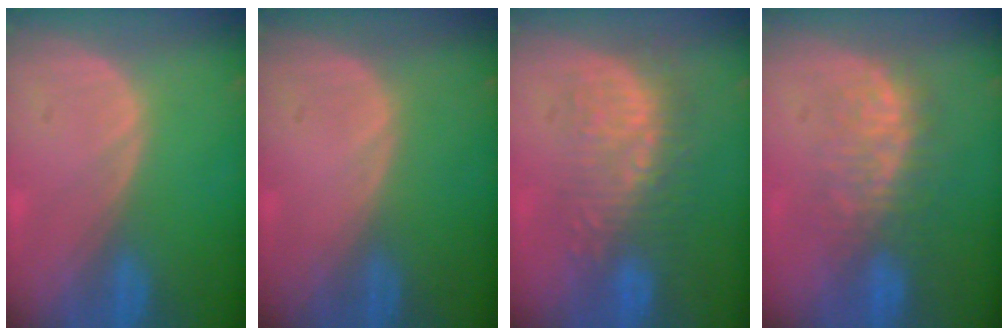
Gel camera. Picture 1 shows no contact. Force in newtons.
{"total": 0.0}
{"total": 9.1, "press": 8.7, "slide": 2.6}
{"total": 7.9, "press": 7.5, "slide": 2.5}